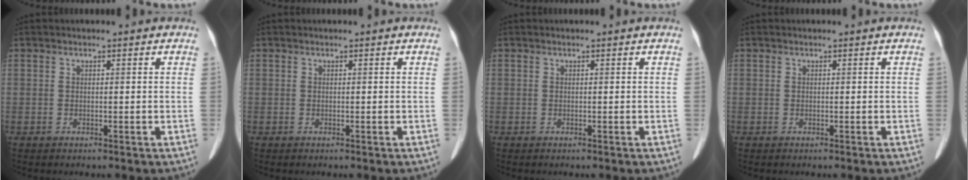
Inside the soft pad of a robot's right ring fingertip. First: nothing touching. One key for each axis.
{"total": 0.0}
{"total": 0.0}
{"total": 0.0}